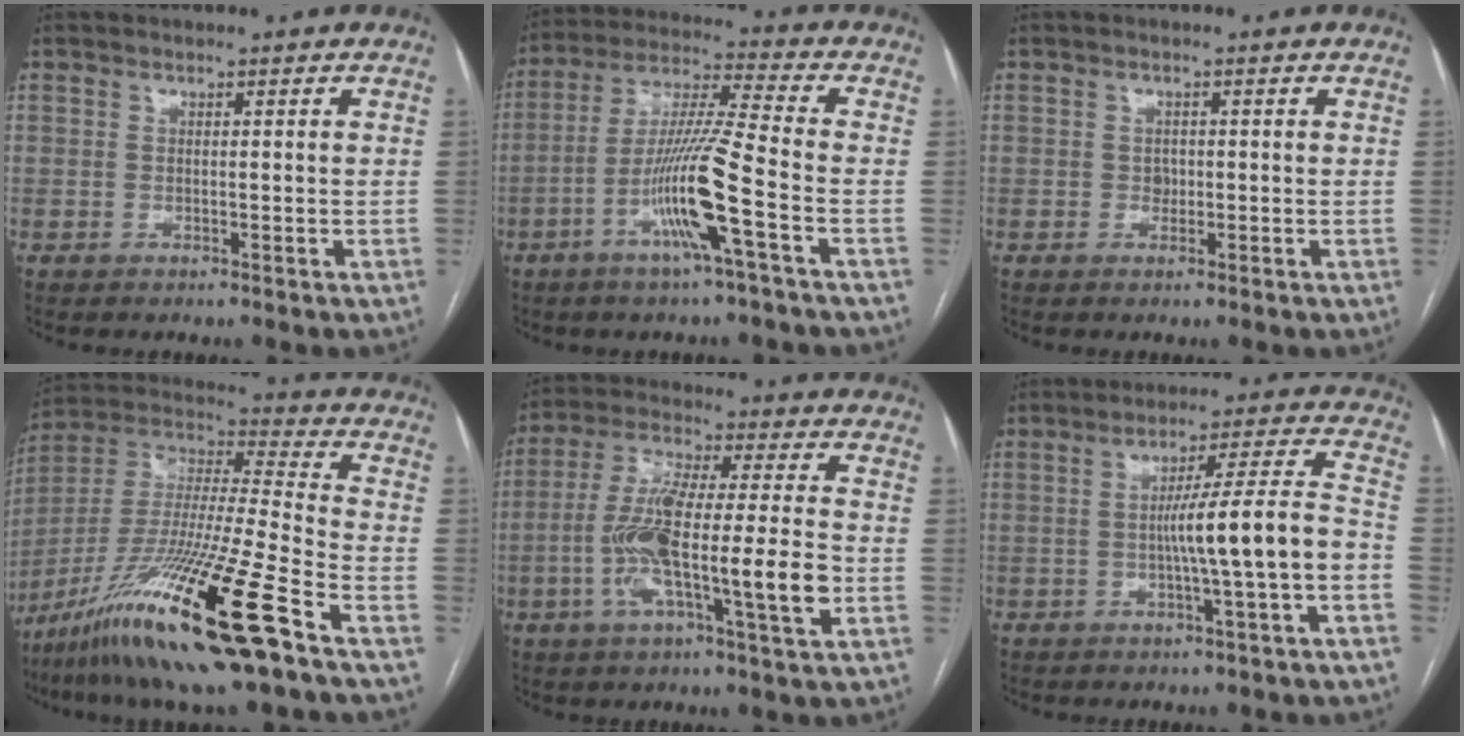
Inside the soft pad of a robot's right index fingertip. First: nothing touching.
{"total": 12.4, "force": [-4.8, -0.9, 11.4], "torque": [-0.223, -0.001, -0.095]}
{"total": 1.2, "force": [-0.2, 1.0, 0.7], "torque": [-0.009, 0.004, -0.001]}
{"total": 24.4, "force": [-14.5, 0.3, 19.6], "torque": [-0.384, -0.052, -0.271]}
{"total": 16.3, "force": [-3.8, 1.4, 15.8], "torque": [-0.296, 0.002, -0.070]}
{"total": 10.9, "force": [-2.6, -0.7, 10.6], "torque": [-0.166, 0.018, -0.041]}